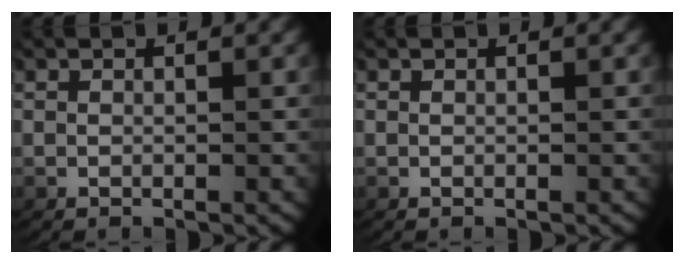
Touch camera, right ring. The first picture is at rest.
{"total": 0.0}